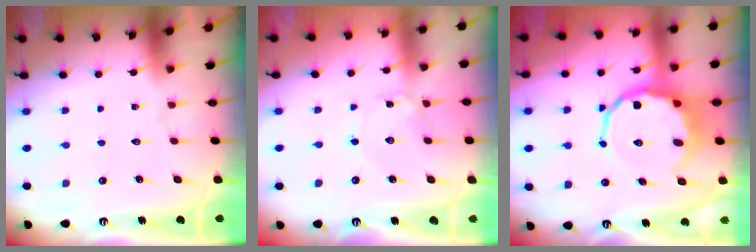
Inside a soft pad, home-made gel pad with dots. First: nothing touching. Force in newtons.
{"total": 1.5, "press": 1.5, "slide": 0.1}
{"total": 10.4, "press": 10.0, "slide": 3.1}